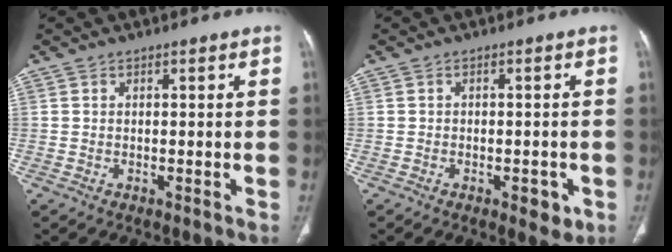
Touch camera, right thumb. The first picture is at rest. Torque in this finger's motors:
{"motor_torque": [0.50, 0.66, -0.18, 0.05, 0.08]}